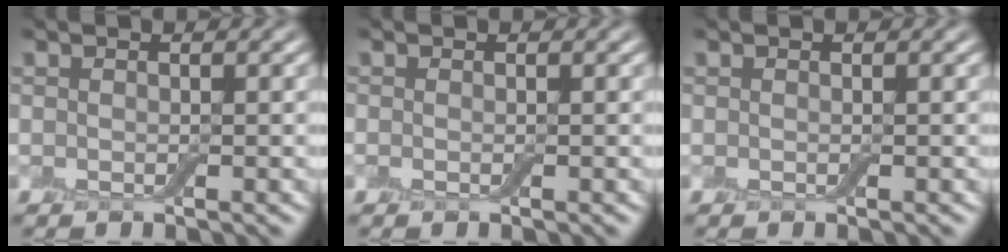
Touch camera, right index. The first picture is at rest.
{"total": 0.0}
{"total": 0.0}